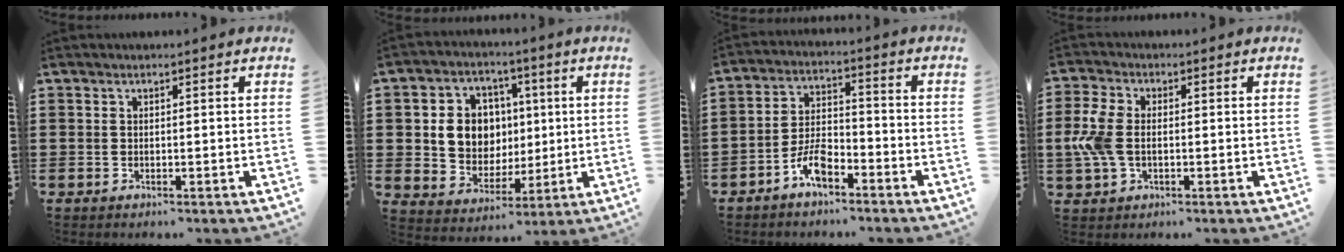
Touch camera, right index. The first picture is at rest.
{"total": 8.4, "force": [1.1, 7.6, 3.4], "torque": [-0.084, 0.016, 0.022]}
{"total": 6.0, "force": [-4.0, 2.6, 3.7], "torque": [-0.089, 0.010, -0.081]}
{"total": 5.6, "force": [-0.5, 3.5, 4.4], "torque": [-0.122, -0.002, -0.019]}